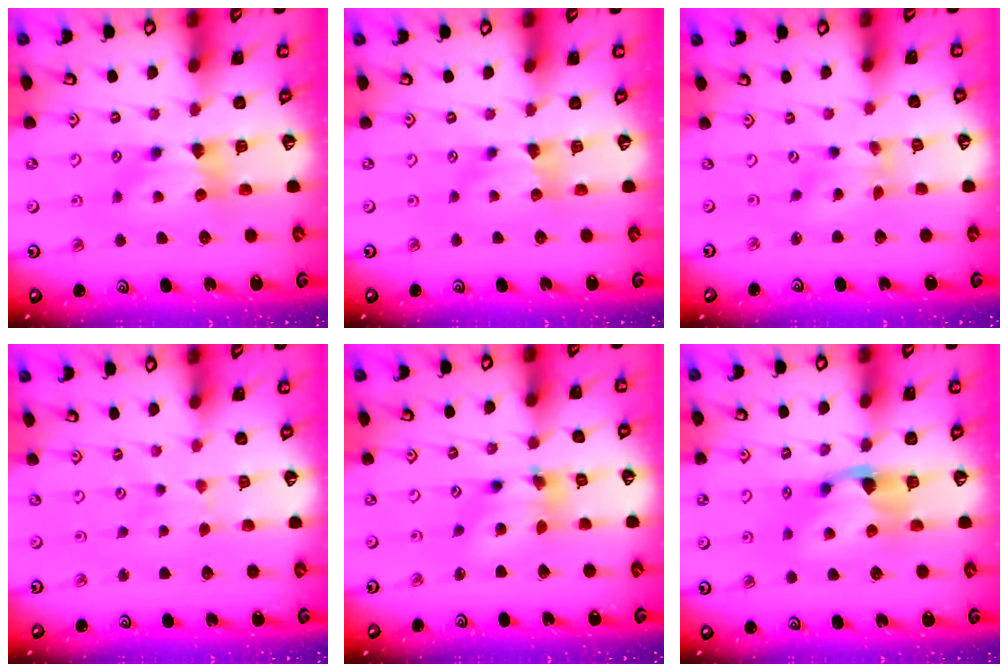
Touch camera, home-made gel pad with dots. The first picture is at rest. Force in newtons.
{"total": 0.8, "press": 0.7, "slide": 0.2}
{"total": 2.2, "press": 2.0, "slide": 1.0}
{"total": 3.3, "press": 3.3, "slide": 0.1}
{"total": 6.1, "press": 5.9, "slide": 1.8}
{"total": 2.4, "press": 2.0, "slide": 1.3}